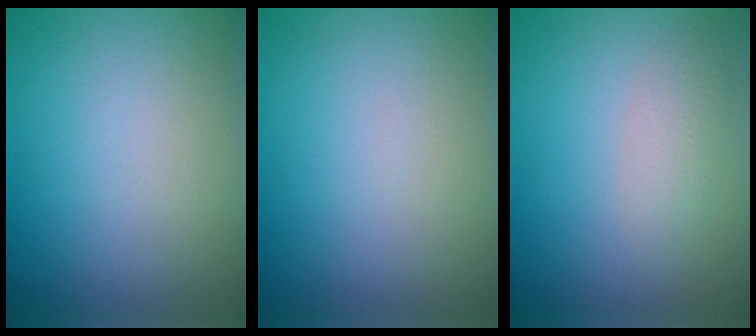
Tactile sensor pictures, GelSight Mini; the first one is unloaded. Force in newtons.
{"total": 0.0}
{"total": 2.0, "press": 2.0, "slide": 0.1}